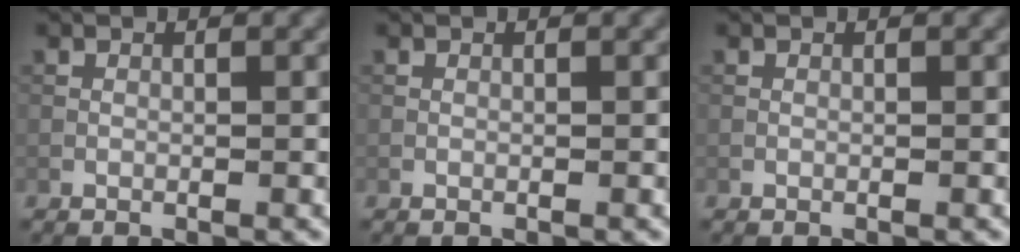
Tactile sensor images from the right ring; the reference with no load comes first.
{"total": 0.0}
{"total": 0.0}